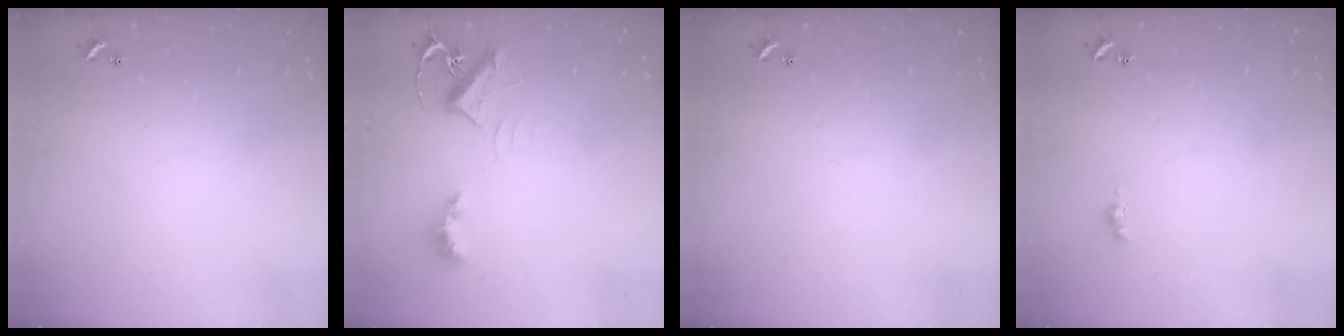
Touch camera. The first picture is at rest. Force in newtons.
{"total": 6.6, "press": 6.6, "slide": 0.4}
{"total": 0.0}
{"total": 1.1, "press": 1.1, "slide": 0.3}